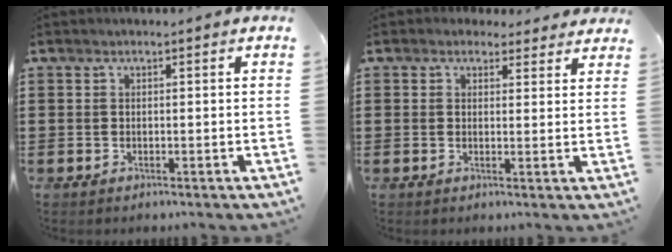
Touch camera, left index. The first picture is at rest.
{"total": 2.3, "force": [2.0, 1.1, 0.3], "torque": [-0.006, -0.001, 0.035]}